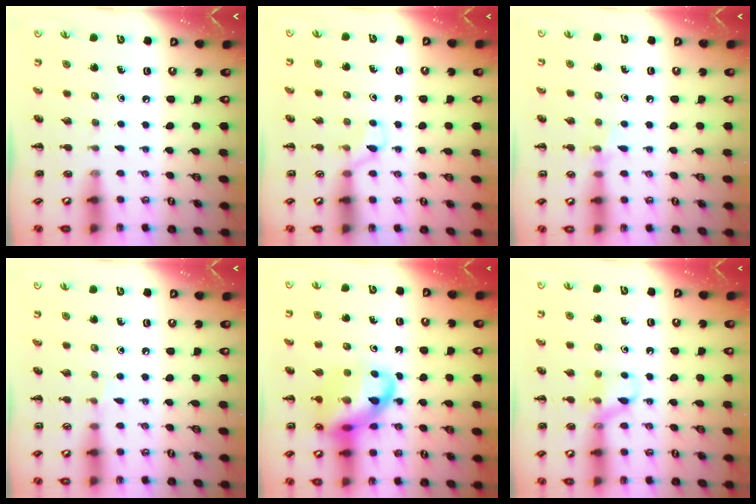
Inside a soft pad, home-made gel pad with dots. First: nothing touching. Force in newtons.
{"total": 3.9, "press": 3.7, "slide": 1.3}
{"total": 5.6, "press": 5.5, "slide": 1.4}
{"total": 3.0, "press": 2.8, "slide": 0.9}
{"total": 15.5, "press": 15.2, "slide": 3.1}
{"total": 9.3, "press": 9.2, "slide": 1.0}